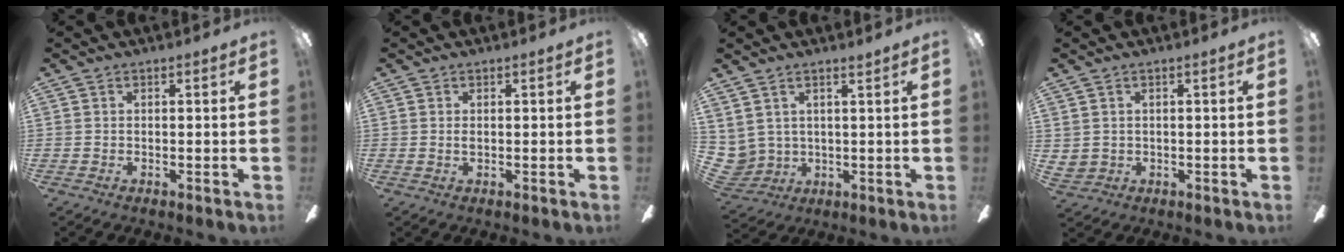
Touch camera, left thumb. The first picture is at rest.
{"total": 0.9, "force": [-0.1, 0.4, 0.8], "torque": [-0.016, 0.002, -0.003]}
{"total": 5.7, "force": [3.7, 4.3, 0.9], "torque": [-0.047, -0.016, 0.077]}
{"total": 1.7, "force": [0.8, 1.5, 0.3], "torque": [-0.008, 0.002, 0.016]}